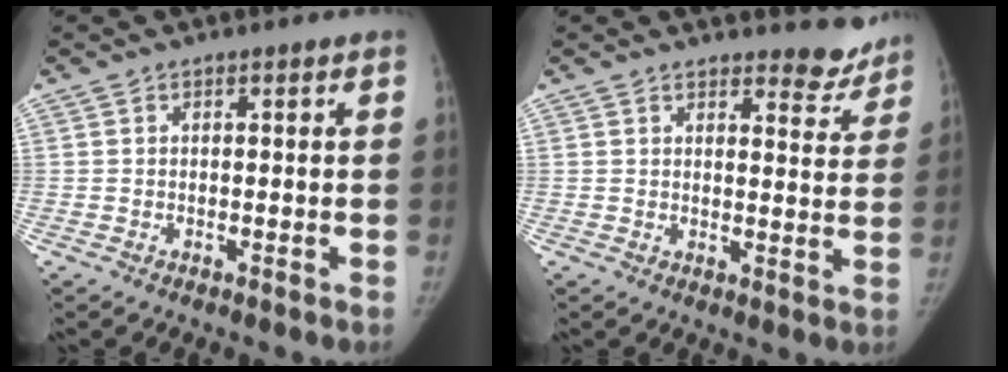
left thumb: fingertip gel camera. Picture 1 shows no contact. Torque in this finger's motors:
{"motor_torque": [0.39, -0.26, 0.43, -0.09, 0.06]}